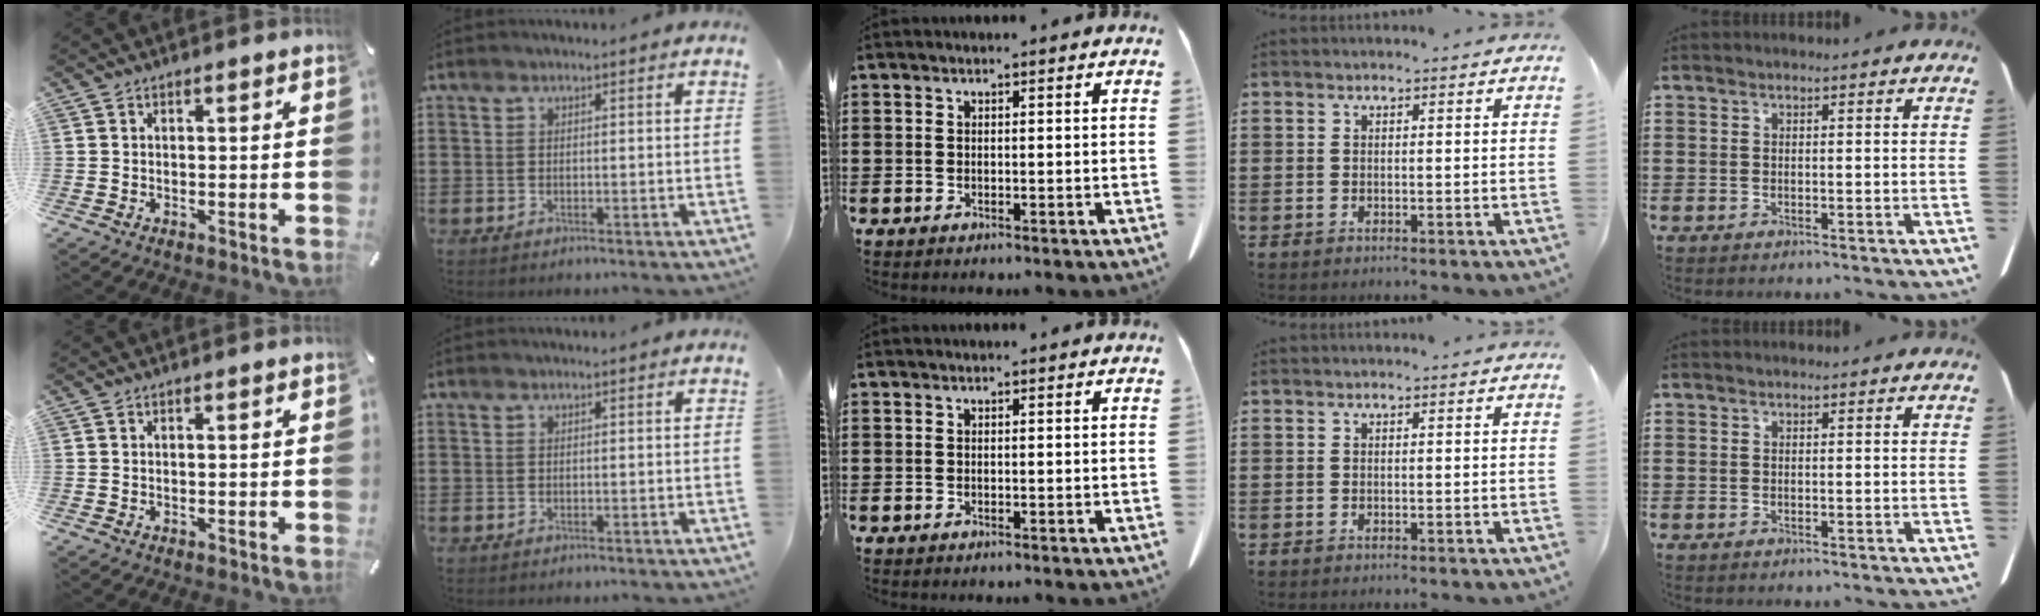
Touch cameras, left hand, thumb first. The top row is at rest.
{}